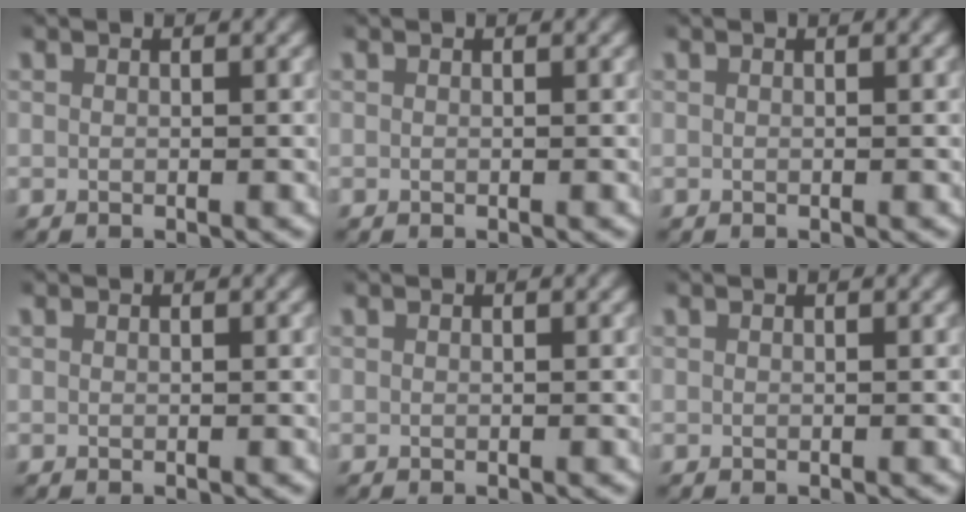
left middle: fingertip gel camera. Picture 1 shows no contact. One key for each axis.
{"total": 0.0}
{"total": 0.0}
{"total": 0.0}
{"total": 0.0}
{"total": 0.0}